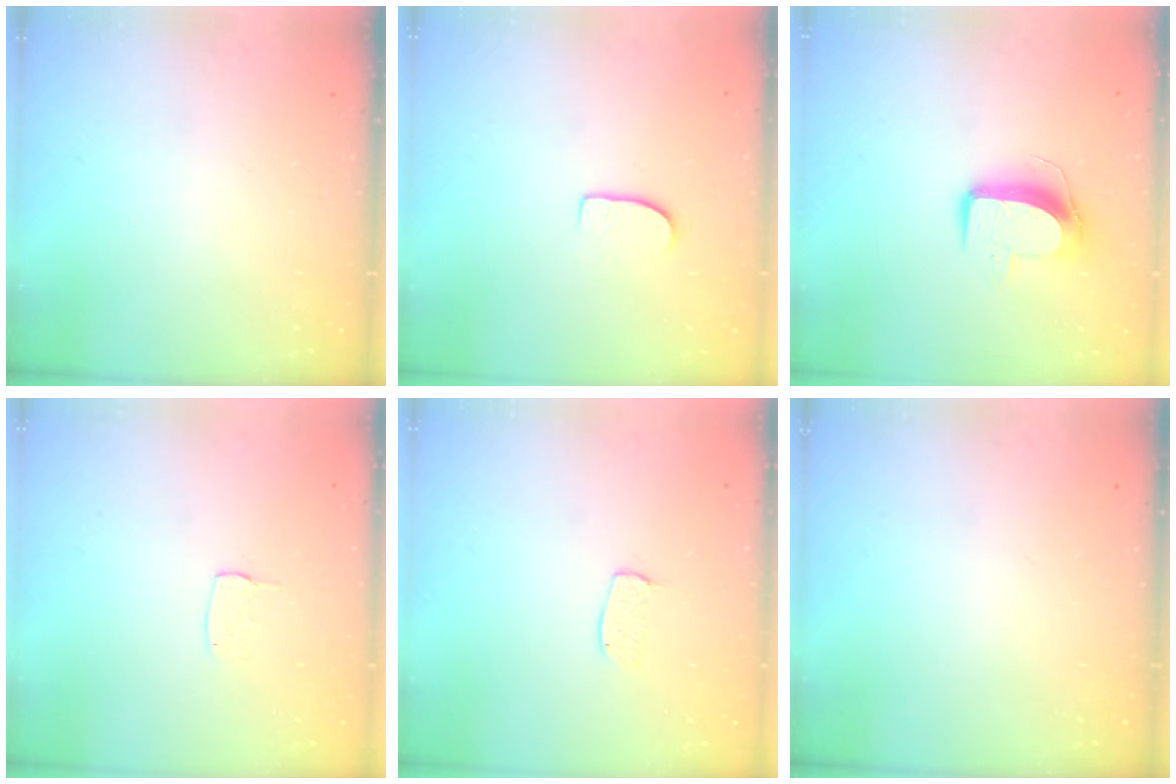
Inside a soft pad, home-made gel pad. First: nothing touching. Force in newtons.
{"total": 5.8, "press": 5.8, "slide": 0.5}
{"total": 9.8, "press": 9.8, "slide": 0.4}
{"total": 3.3, "press": 3.3, "slide": 0.1}
{"total": 4.5, "press": 4.5, "slide": 0.3}
{"total": 0.0}